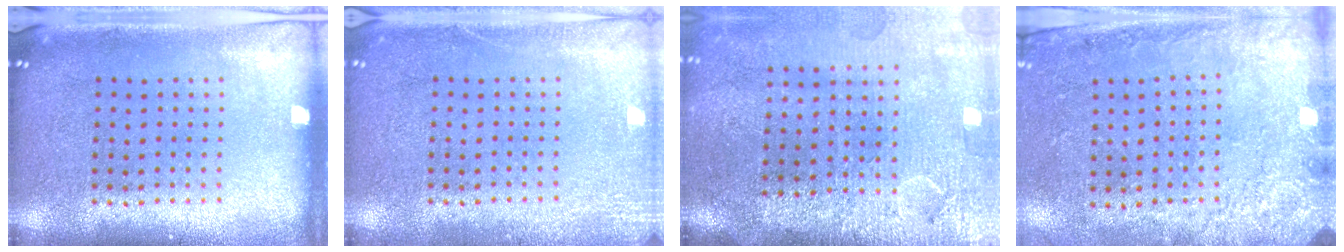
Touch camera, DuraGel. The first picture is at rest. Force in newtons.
{"total": 2.3, "press": 2.3, "slide": 0.4}
{"total": 4.3, "press": 3.7, "slide": 2.2}
{"total": 2.6, "press": 2.1, "slide": 1.5}